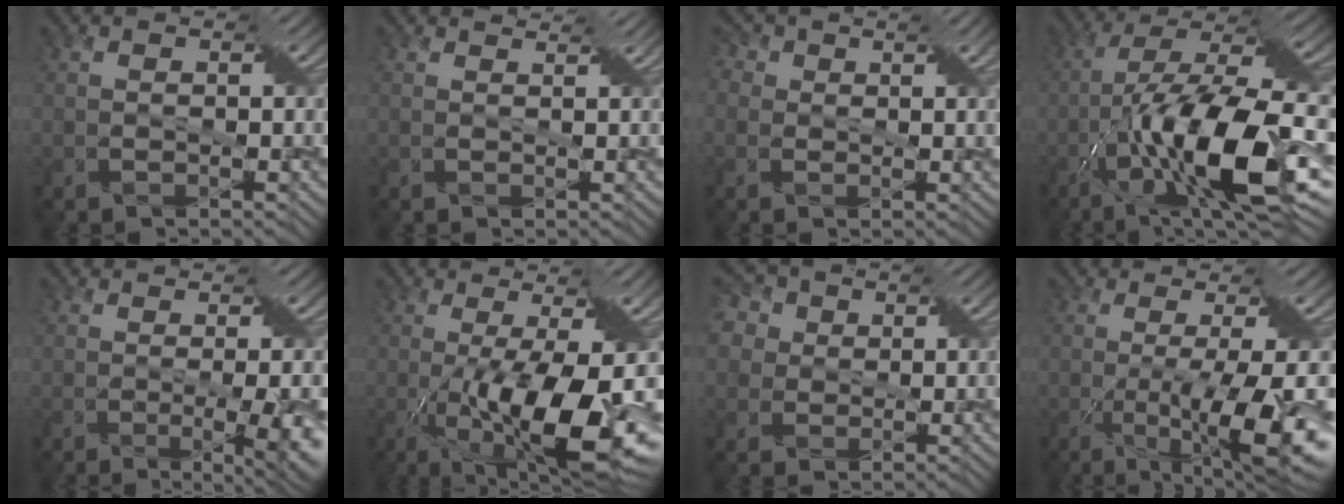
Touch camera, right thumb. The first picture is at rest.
{"total": 1.3, "force": [1.2, 0.1, 0.5], "torque": [-0.011, 0.002, 0.015]}
{"total": 4.4, "force": [1.9, 3.2, 2.2], "torque": [-0.050, 0.019, -0.001]}
{"total": 15.9, "force": [-4.9, 4.8, 14.3], "torque": [-0.271, -0.006, -0.086]}
{"total": 6.1, "force": [-0.6, 2.0, 5.7], "torque": [-0.075, -0.012, 0.009]}
{"total": 13.0, "force": [-2.9, 3.1, 12.2], "torque": [-0.214, -0.019, -0.036]}
{"total": 10.2, "force": [5.1, 7.5, 4.7], "torque": [-0.155, 0.030, 0.080]}
{"total": 11.3, "force": [-2.8, 2.0, 10.7], "torque": [-0.165, -0.013, -0.030]}